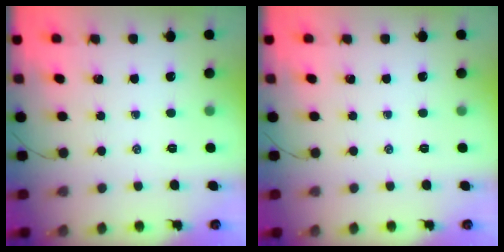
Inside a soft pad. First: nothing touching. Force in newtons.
{"total": 0.0}